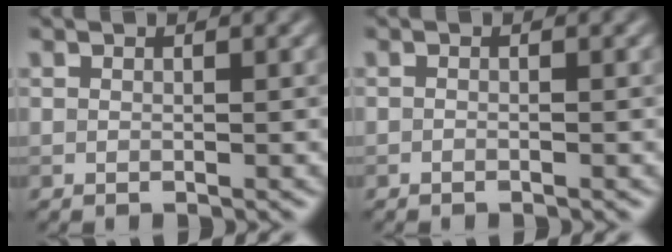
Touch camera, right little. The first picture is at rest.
{"total": 0.8, "force": [-0.7, -0.2, 0.0], "torque": [0.001, -0.002, -0.012]}